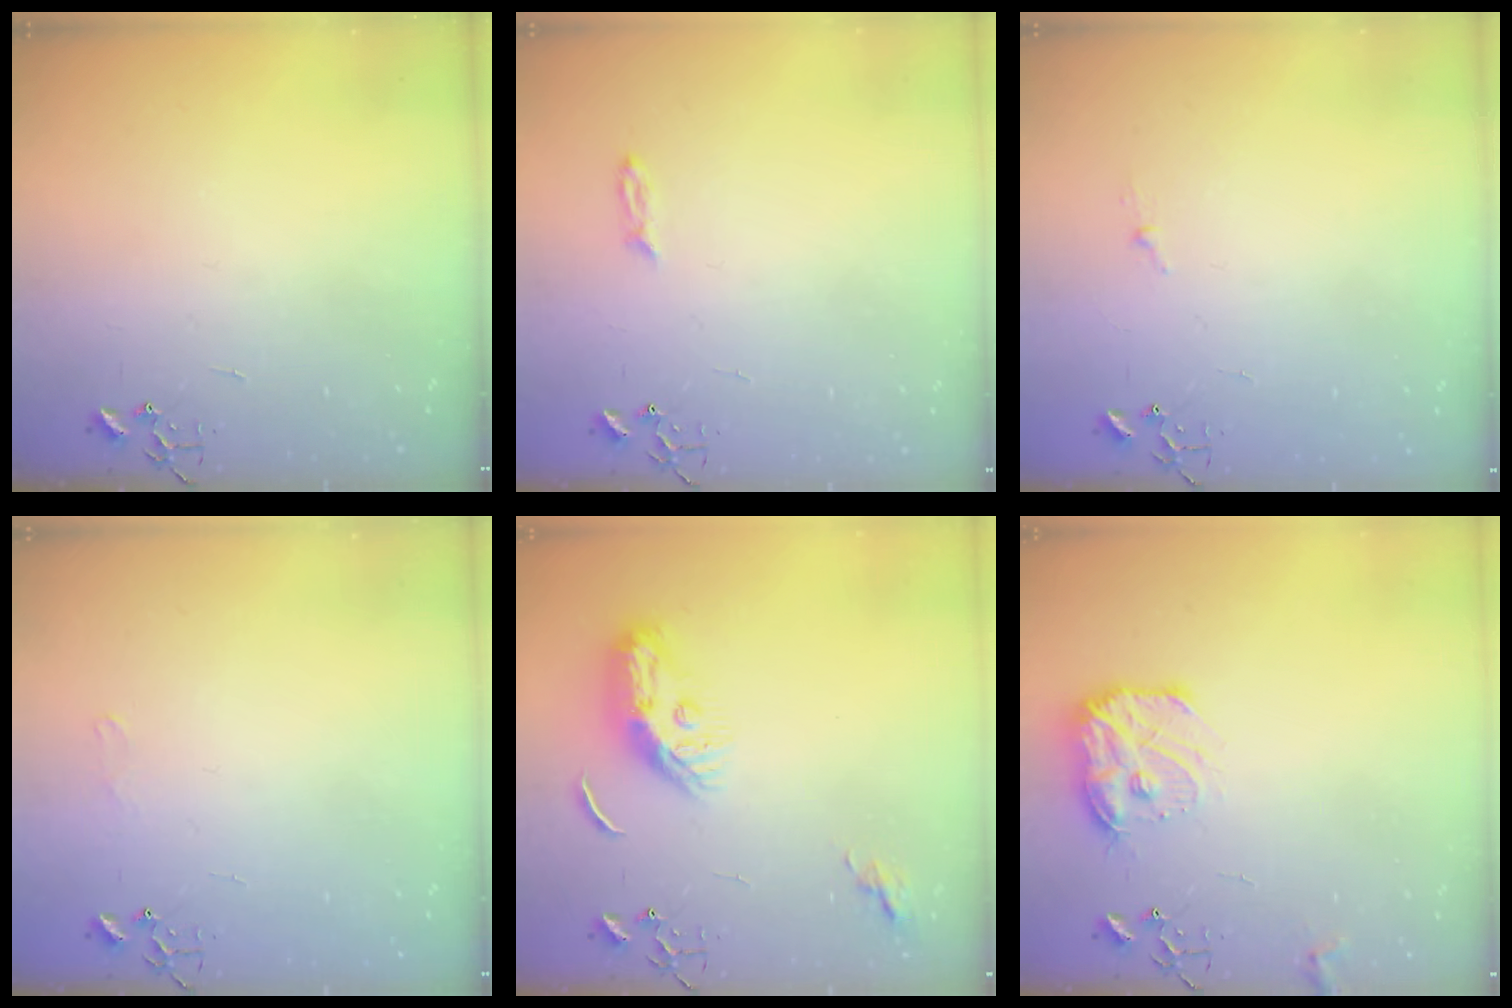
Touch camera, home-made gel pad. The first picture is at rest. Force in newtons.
{"total": 3.2, "press": 3.1, "slide": 0.3}
{"total": 3.1, "press": 3.1, "slide": 0.4}
{"total": 6.4, "press": 6.4, "slide": 0.8}
{"total": 9.3, "press": 9.2, "slide": 1.2}
{"total": 12.6, "press": 12.6, "slide": 0.6}